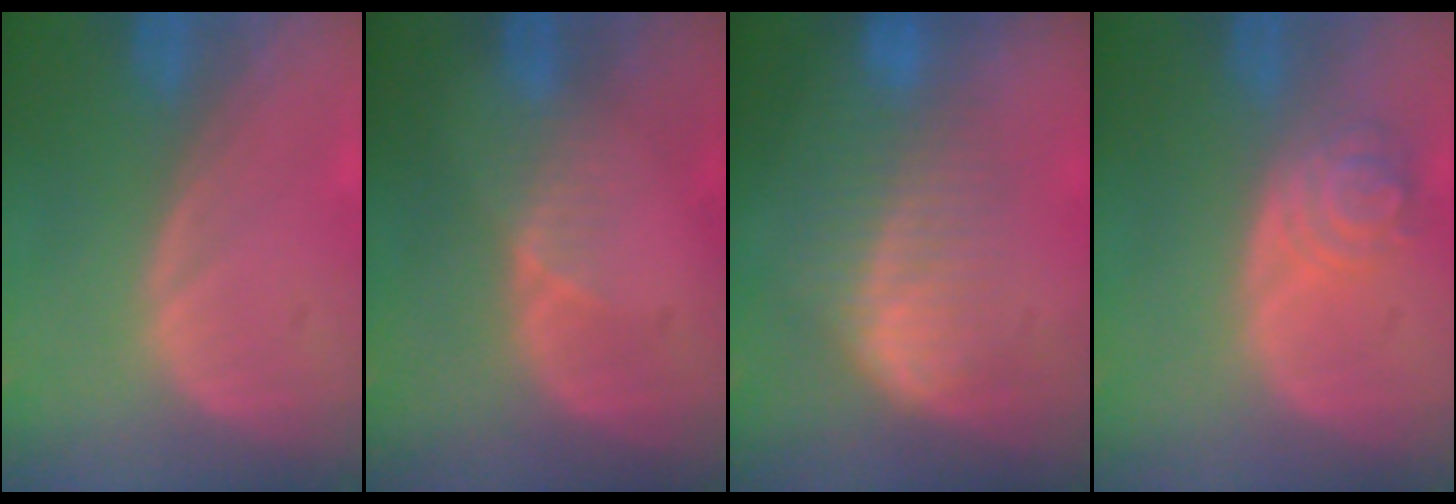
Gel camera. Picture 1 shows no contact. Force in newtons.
{"total": 2.6, "press": 2.2, "slide": 1.4}
{"total": 6.8, "press": 6.5, "slide": 2.3}
{"total": 4.3, "press": 4.3, "slide": 0.4}